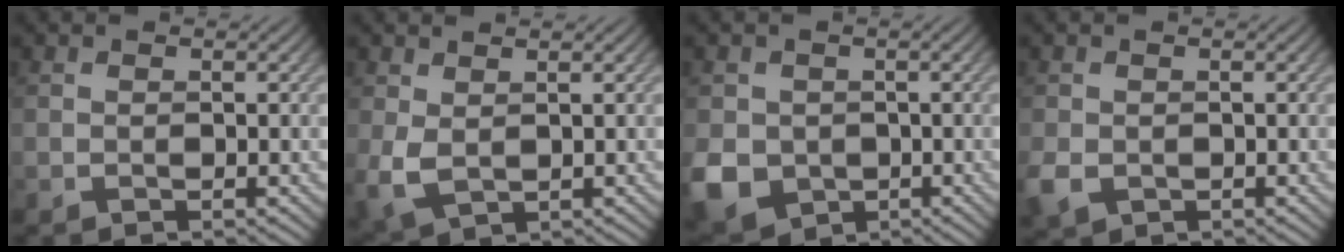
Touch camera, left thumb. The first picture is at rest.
{"total": 3.9, "force": [0.6, 2.4, 3.0], "torque": [-0.084, -0.006, 0.012]}
{"total": 7.1, "force": [-1.5, 6.2, 3.3], "torque": [-0.100, -0.025, -0.031]}
{"total": 3.0, "force": [-0.9, 2.4, 1.6], "torque": [-0.042, -0.010, -0.020]}